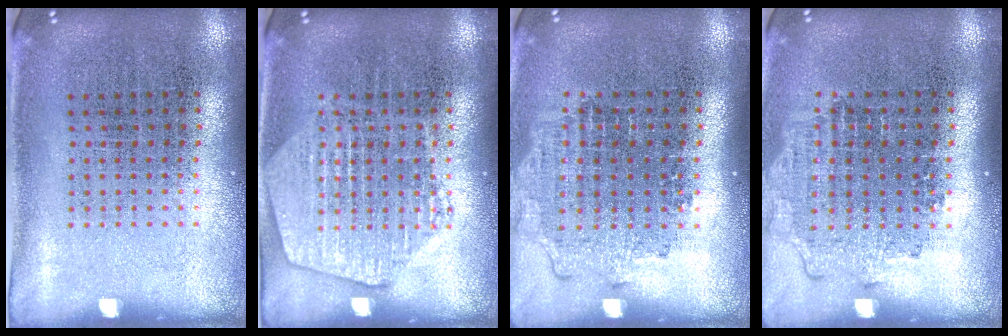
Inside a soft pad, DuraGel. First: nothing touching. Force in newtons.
{"total": 2.4, "press": 2.4, "slide": 0.3}
{"total": 1.2, "press": 1.1, "slide": 0.5}
{"total": 1.2, "press": 1.1, "slide": 0.5}